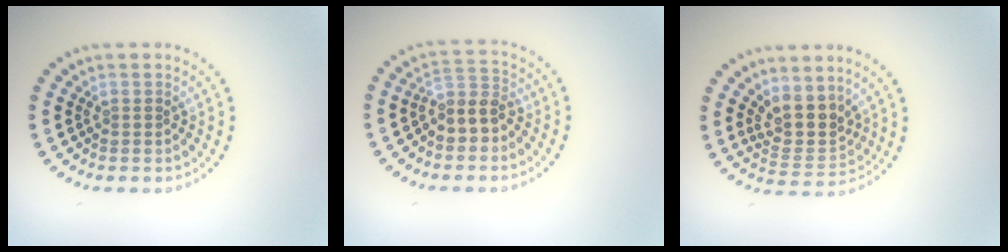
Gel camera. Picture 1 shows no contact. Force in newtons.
{"total": 3.3, "press": 2.8, "slide": 1.6}
{"total": 3.8, "press": 3.0, "slide": 2.3}